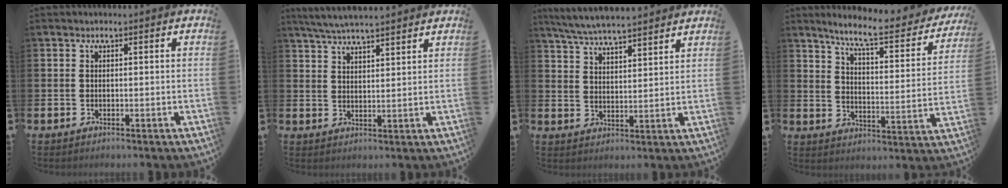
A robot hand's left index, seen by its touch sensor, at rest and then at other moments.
{"total": 5.2, "force": [5.0, 0.3, 1.4], "torque": [-0.047, -0.013, 0.092]}
{"total": 5.9, "force": [5.8, 0.2, 1.3], "torque": [-0.051, -0.030, 0.106]}
{"total": 7.7, "force": [6.8, 0.9, 3.6], "torque": [-0.086, -0.047, 0.109]}